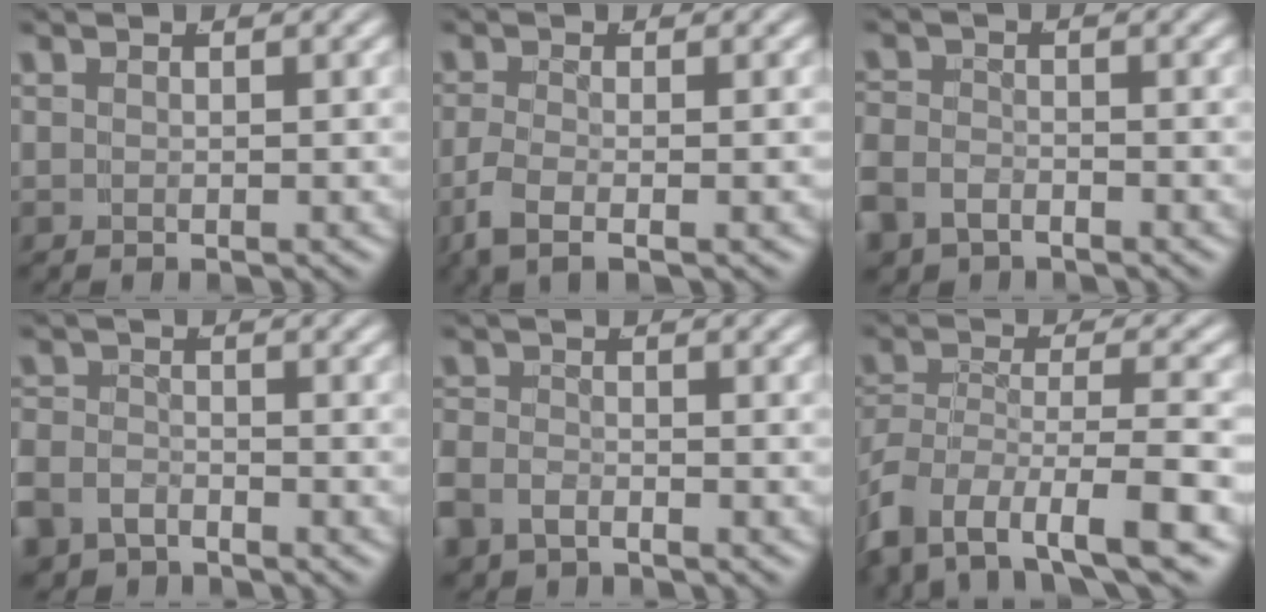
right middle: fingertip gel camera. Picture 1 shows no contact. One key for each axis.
{"total": 2.8, "fx": -1.5, "fy": 0.6, "fz": 2.3, "tx": -0.059, "ty": -0.013, "tz": -0.018}
{"total": 3.5, "fx": -2.2, "fy": 2.6, "fz": 1.0, "tx": -0.045, "ty": -0.025, "tz": -0.029}
{"total": 4.4, "fx": -2.9, "fy": 3.0, "fz": 1.1, "tx": -0.045, "ty": -0.028, "tz": -0.044}
{"total": 3.0, "fx": -1.8, "fy": 2.2, "fz": 1.0, "tx": -0.041, "ty": -0.020, "tz": -0.026}
{"total": 8.0, "fx": -4.0, "fy": 4.5, "fz": 5.2, "tx": -0.140, "ty": -0.042, "tz": -0.050}